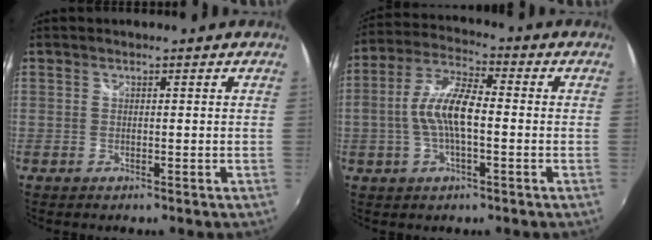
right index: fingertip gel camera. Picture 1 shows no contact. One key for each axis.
{"total": 9.6, "fx": -1.3, "fy": 3.3, "fz": 9.0, "tx": -0.186, "ty": 0.011, "tz": -0.026}